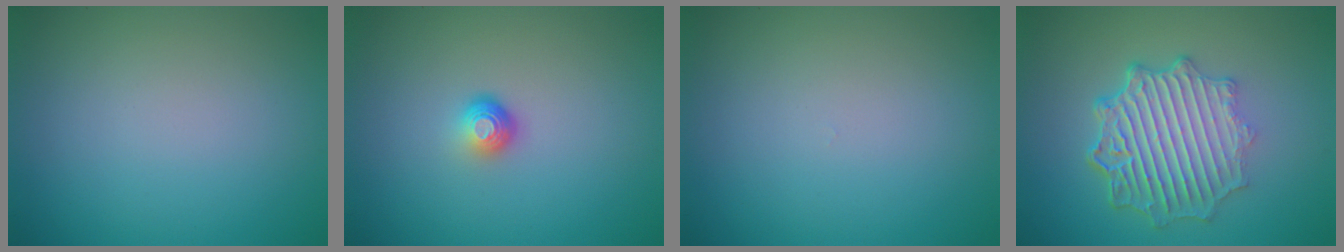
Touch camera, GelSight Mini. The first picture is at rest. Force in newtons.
{"total": 1.6, "press": 1.0, "slide": 1.3}
{"total": 0.0}
{"total": 7.0, "press": 5.3, "slide": 4.5}